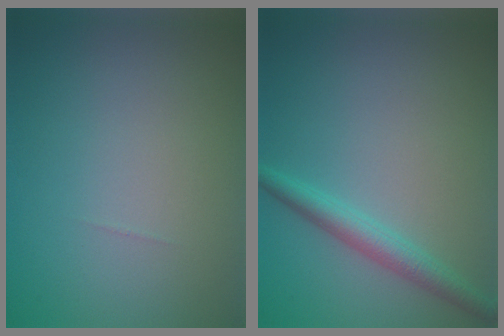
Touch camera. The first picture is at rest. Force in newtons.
{"total": 2.7, "press": 2.7, "slide": 0.1}